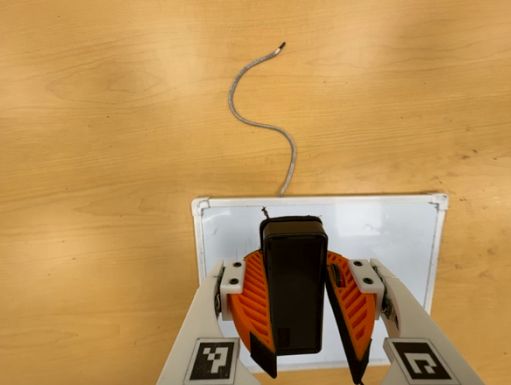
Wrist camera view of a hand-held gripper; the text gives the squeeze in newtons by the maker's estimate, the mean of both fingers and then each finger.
{"total": 8.4, "left": 8.7, "right": 8.1}